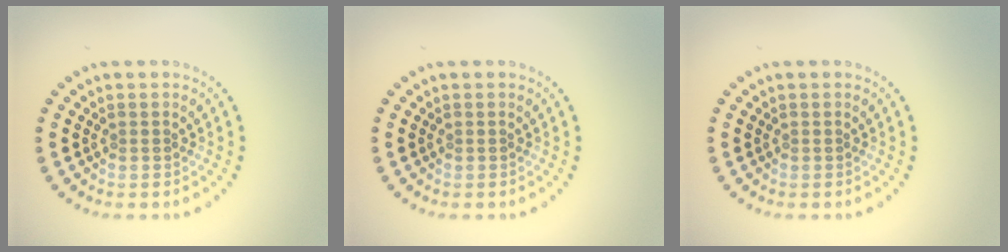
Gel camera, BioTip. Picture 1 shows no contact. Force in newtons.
{"total": 0.0}
{"total": 0.0}